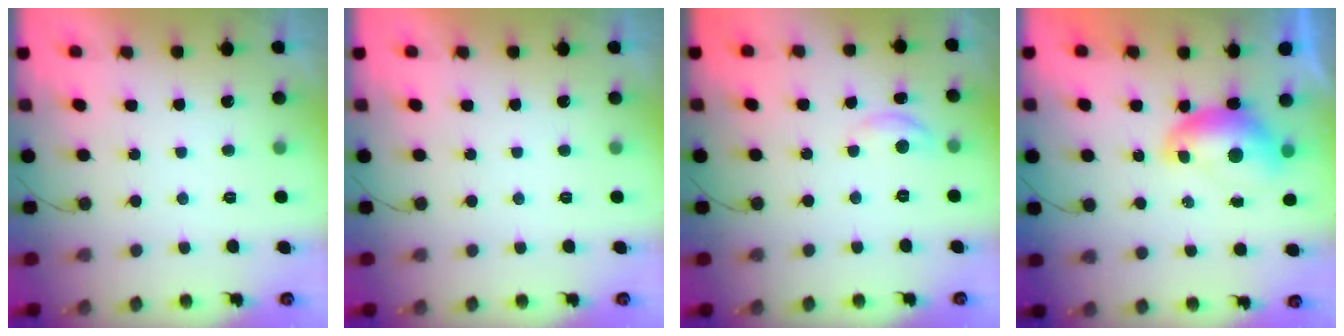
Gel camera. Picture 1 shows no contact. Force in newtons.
{"total": 0.0}
{"total": 4.7, "press": 4.7, "slide": 0.4}
{"total": 7.9, "press": 7.8, "slide": 0.9}